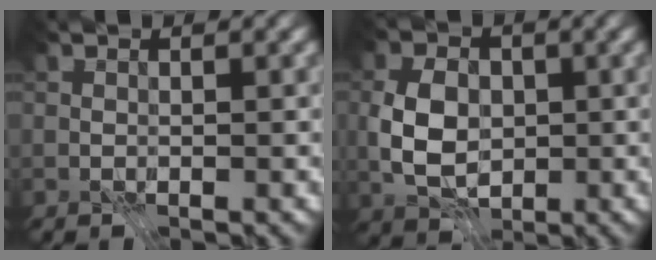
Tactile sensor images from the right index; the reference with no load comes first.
{"total": 5.7, "force": [-0.9, 4.0, 4.0], "torque": [-0.083, 0.003, -0.026]}